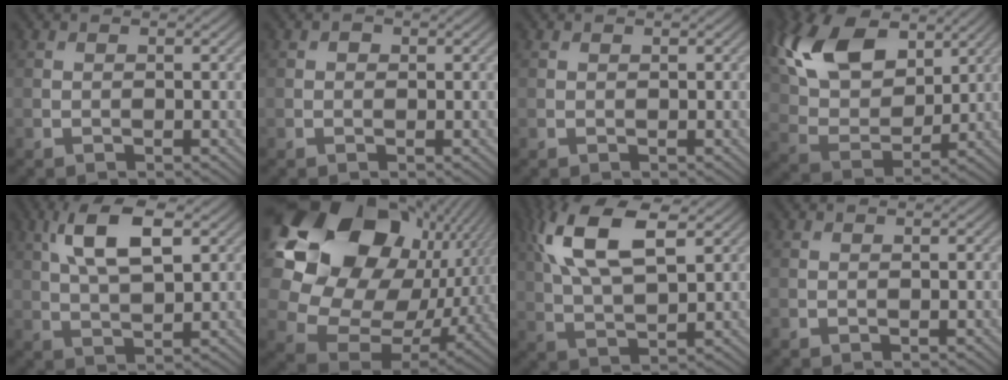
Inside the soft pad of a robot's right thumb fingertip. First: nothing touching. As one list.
[{"total": 0.6, "force": [0.0, 0.5, 0.2], "torque": [0.000, -0.004, -0.003]}, {"total": 0.0}, {"total": 14.7, "force": [7.0, 8.6, 9.7], "torque": [-0.223, 0.025, 0.126]}, {"total": 8.7, "force": [3.4, 3.6, 7.2], "torque": [-0.148, 0.012, 0.064]}, {"total": 22.4, "force": [6.8, 16.9, 13.0], "torque": [-0.326, 0.020, 0.147]}, {"total": 12.3, "force": [5.3, 5.1, 9.9], "torque": [-0.219, 0.012, 0.100]}, {"total": 0.0}]